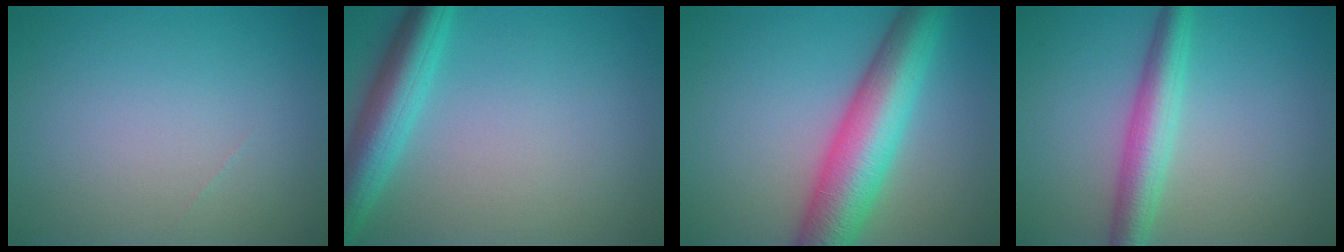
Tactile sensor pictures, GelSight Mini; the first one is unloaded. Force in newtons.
{"total": 5.3, "press": 5.3, "slide": 0.2}
{"total": 9.1, "press": 9.1, "slide": 0.3}
{"total": 4.3, "press": 4.3, "slide": 0.1}